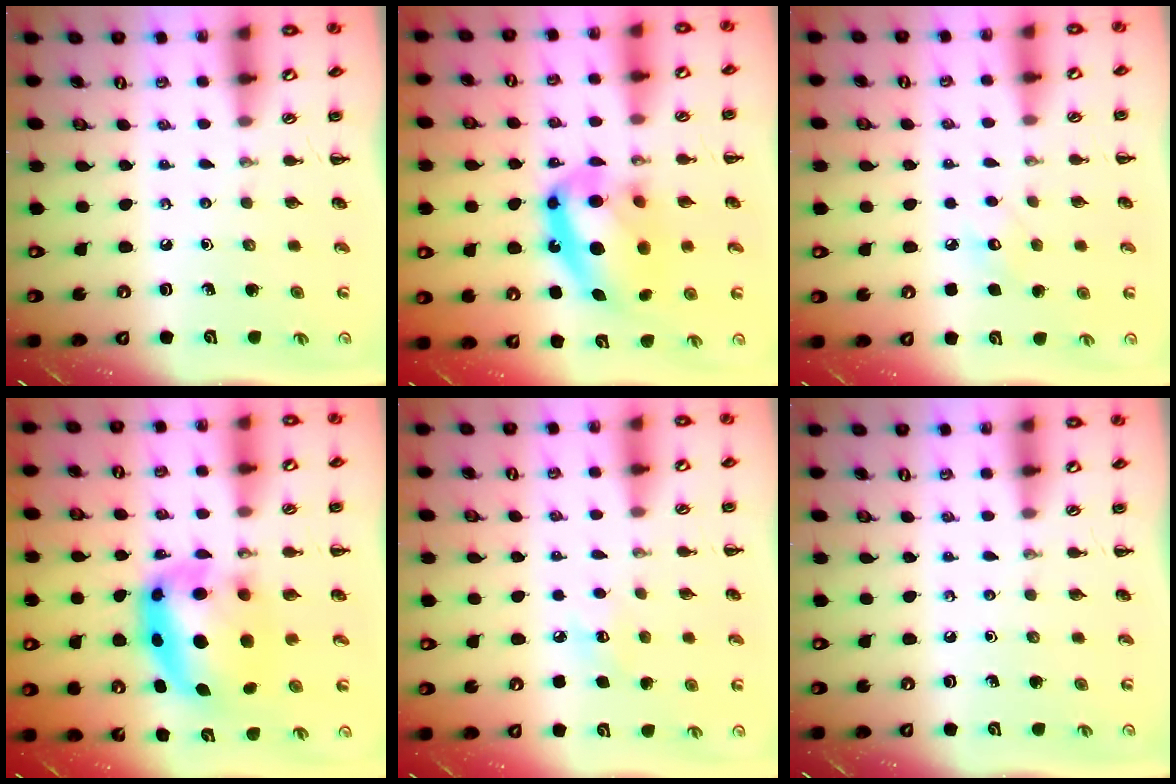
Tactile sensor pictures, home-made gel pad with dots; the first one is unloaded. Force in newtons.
{"total": 16.9, "press": 16.4, "slide": 4.0}
{"total": 6.7, "press": 6.4, "slide": 1.7}
{"total": 10.4, "press": 10.0, "slide": 2.8}
{"total": 6.4, "press": 6.1, "slide": 1.8}
{"total": 0.0}